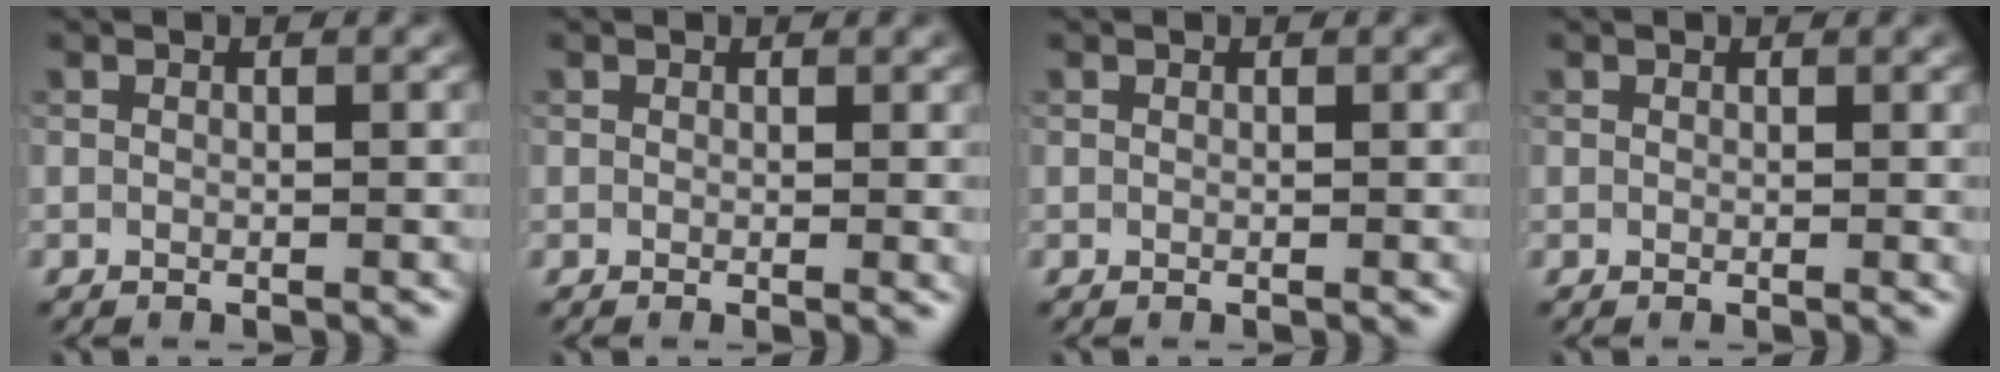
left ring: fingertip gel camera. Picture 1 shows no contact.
{"total": 1.0, "force": [0.6, 0.8, 0.3], "torque": [0.001, -0.003, 0.005]}
{"total": 0.0}
{"total": 0.9, "force": [0.6, 0.6, 0.1], "torque": [0.003, -0.002, 0.008]}